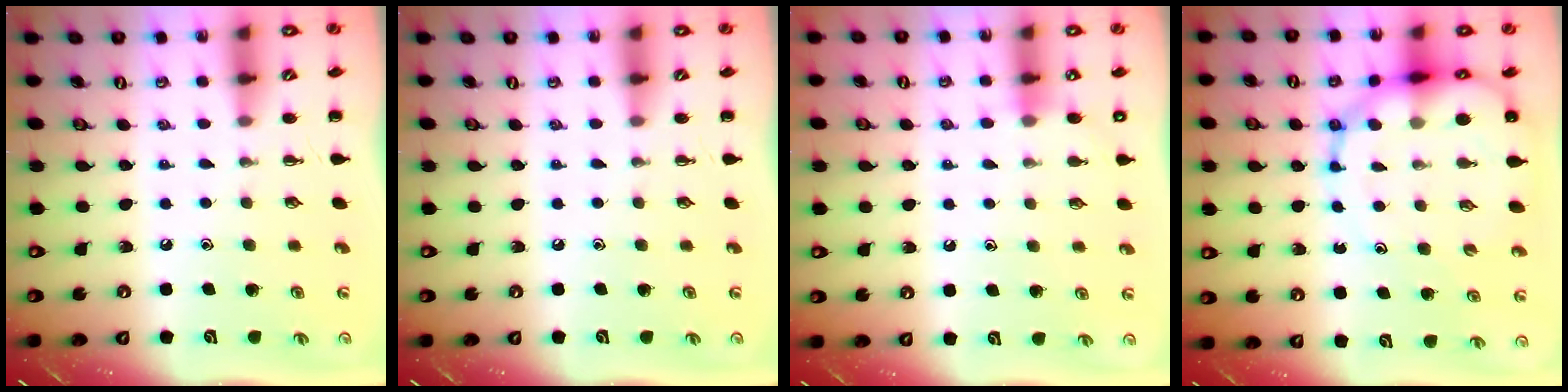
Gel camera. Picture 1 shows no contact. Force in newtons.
{"total": 0.0}
{"total": 6.4, "press": 6.2, "slide": 1.7}
{"total": 14.1, "press": 13.6, "slide": 3.5}